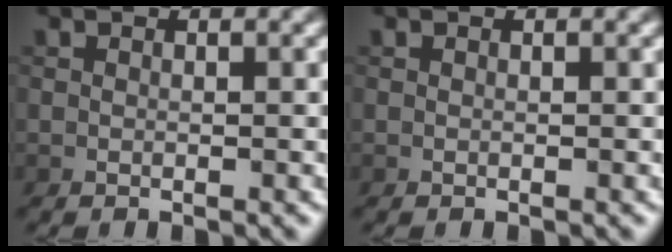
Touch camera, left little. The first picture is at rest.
{"total": 0.0}